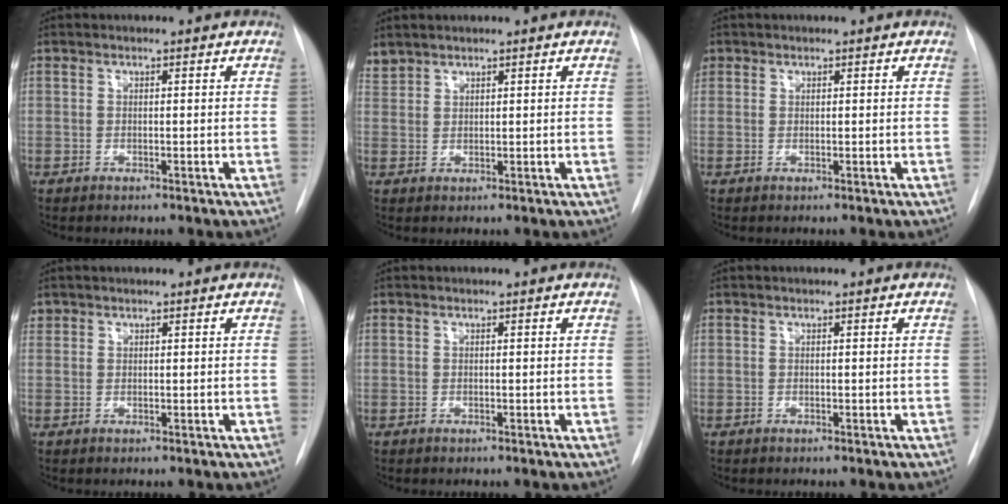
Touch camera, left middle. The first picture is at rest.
{"total": 2.1, "force": [2.0, 0.6, -0.1], "torque": [-0.002, 0.014, 0.045]}
{"total": 1.2, "force": [0.6, 1.0, 0.1], "torque": [0.006, 0.010, 0.010]}
{"total": 1.0, "force": [0.7, 0.7, 0.0], "torque": [0.008, 0.009, 0.011]}
{"total": 0.0}
{"total": 0.0}